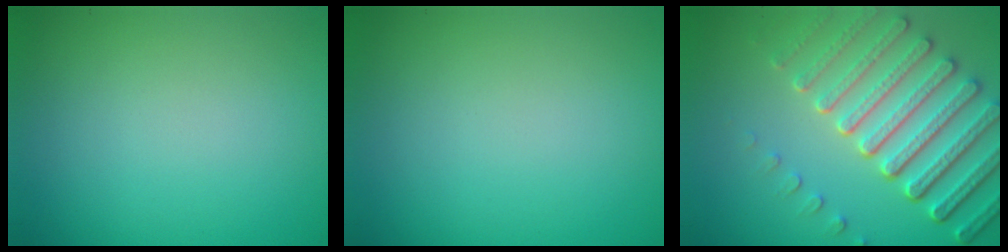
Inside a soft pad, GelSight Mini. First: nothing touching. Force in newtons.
{"total": 0.0}
{"total": 7.5, "press": 5.6, "slide": 5.0}